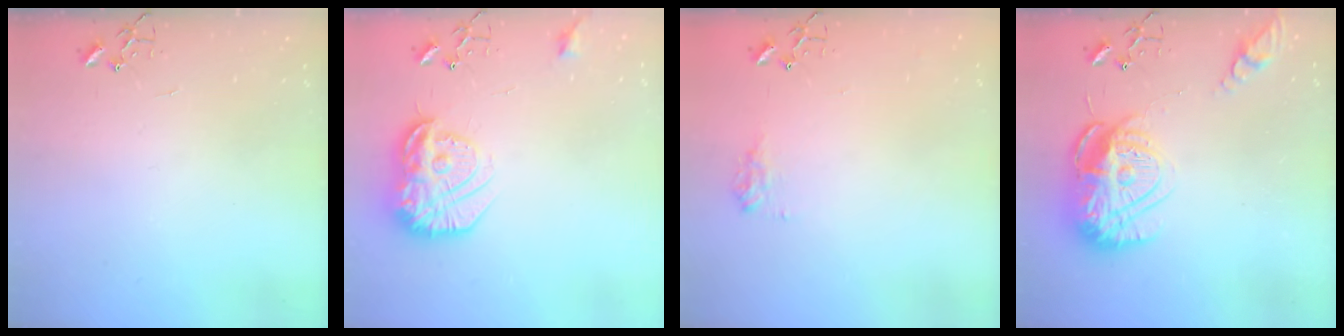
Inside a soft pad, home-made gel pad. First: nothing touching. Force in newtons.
{"total": 17.6, "press": 17.6, "slide": 1.3}
{"total": 8.0, "press": 8.0, "slide": 0.4}
{"total": 18.0, "press": 17.9, "slide": 1.8}